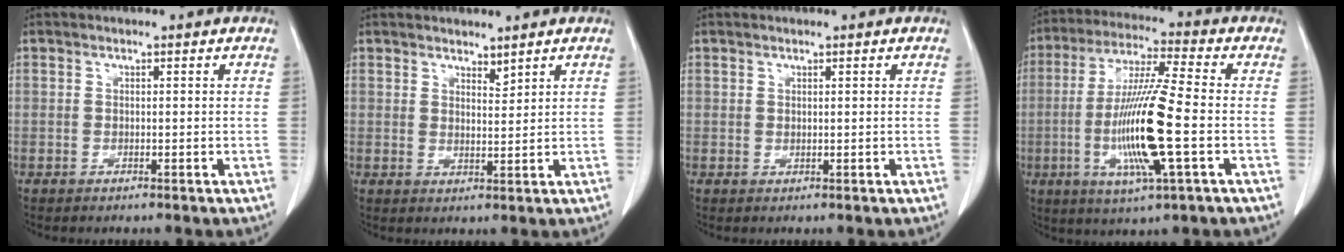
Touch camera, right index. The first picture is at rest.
{"total": 2.1, "force": [1.8, 0.6, 0.8], "torque": [-0.014, -0.008, 0.035]}
{"total": 0.0}
{"total": 15.1, "force": [-3.1, 0.5, 14.8], "torque": [-0.296, -0.015, -0.063]}